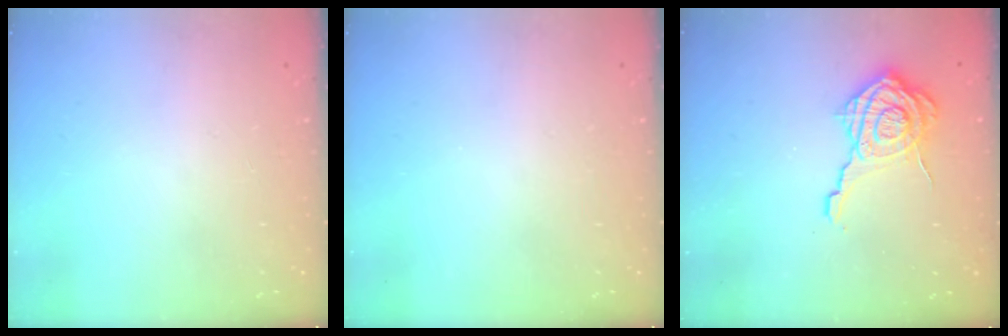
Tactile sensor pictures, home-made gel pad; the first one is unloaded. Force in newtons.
{"total": 0.0}
{"total": 13.8, "press": 13.8, "slide": 0.8}